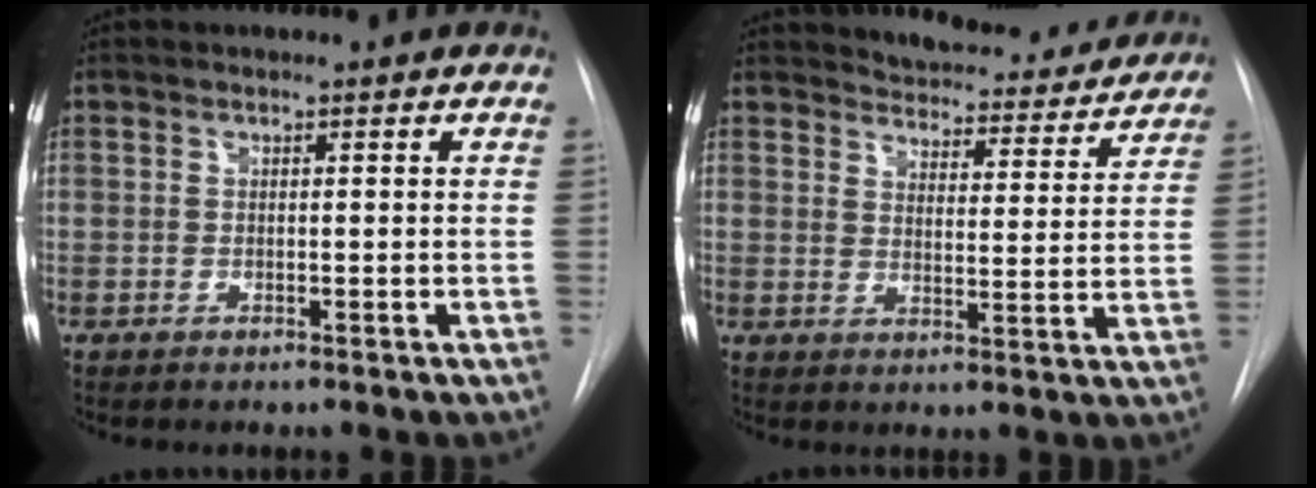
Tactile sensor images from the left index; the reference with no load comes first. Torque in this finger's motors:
{"motor_torque": [1.03, -1.11, 0.16, 0.01]}